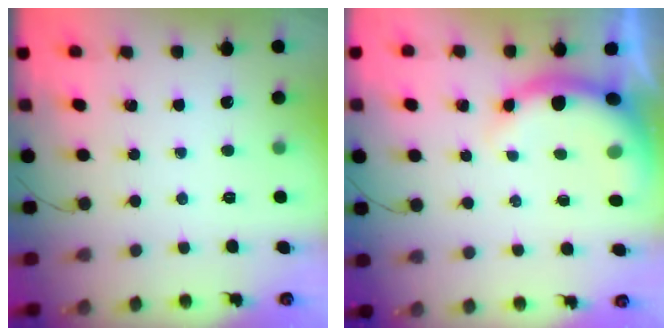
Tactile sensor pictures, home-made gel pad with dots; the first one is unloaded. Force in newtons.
{"total": 7.5, "press": 7.3, "slide": 1.6}